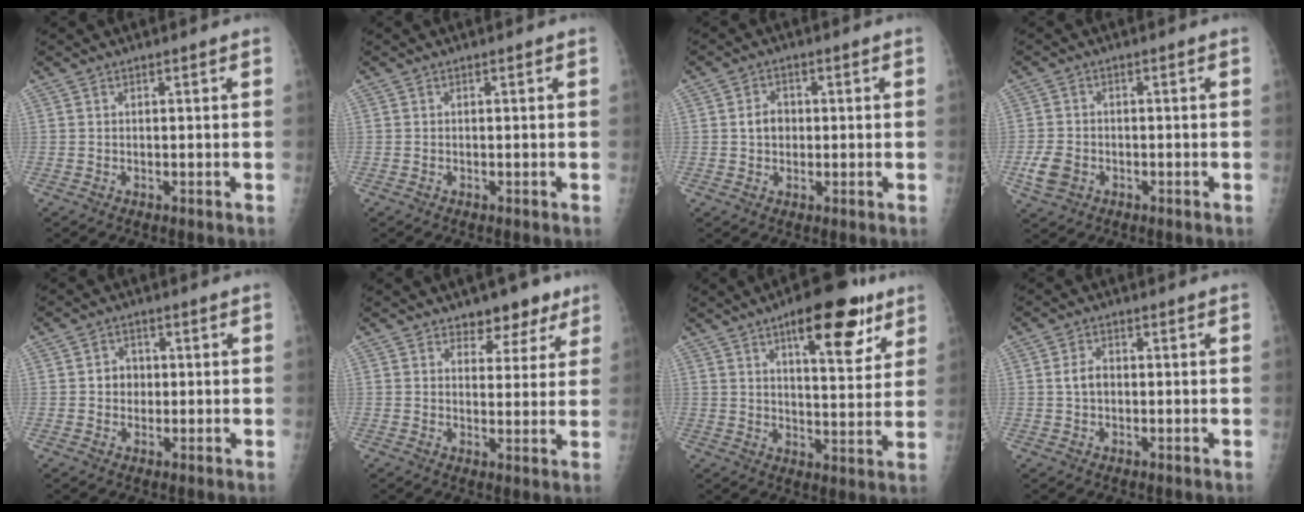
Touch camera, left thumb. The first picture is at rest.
{"total": 0.0}
{"total": 3.8, "force": [0.2, 3.1, 2.1], "torque": [-0.022, 0.006, 0.001]}
{"total": 4.6, "force": [-1.6, 3.6, 2.4], "torque": [-0.047, 0.006, -0.025]}
{"total": 3.4, "force": [0.2, 3.0, 1.5], "torque": [0.001, 0.006, 0.000]}
{"total": 6.7, "force": [4.8, 3.9, 2.4], "torque": [0.007, -0.024, 0.065]}
{"total": 15.0, "force": [8.4, 5.4, 11.2], "torque": [-0.122, -0.033, 0.120]}
{"total": 3.2, "force": [0.1, 2.3, 2.2], "torque": [-0.039, 0.007, 0.001]}